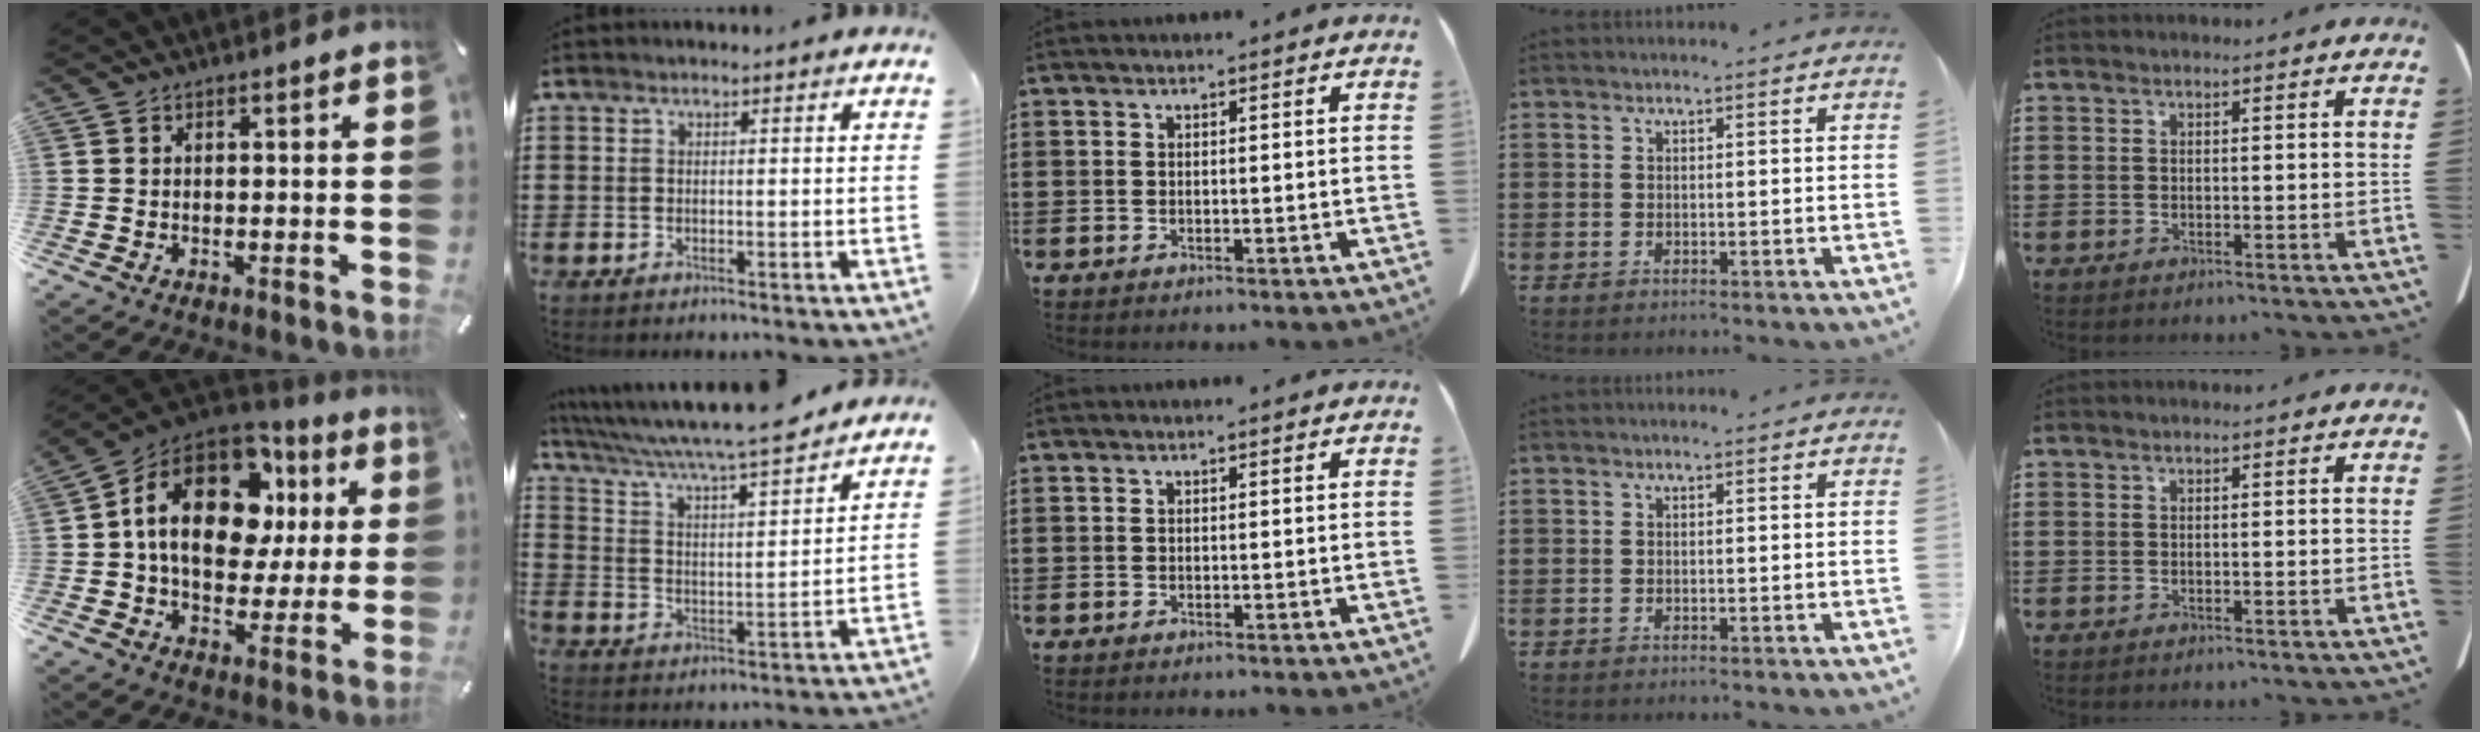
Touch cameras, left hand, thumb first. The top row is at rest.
{"thumb": {"total": 20.9, "force": [6.0, 13.9, 14.3], "torque": [-0.251, -0.015, 0.104]}, "index": {"total": 6.3, "force": [5.7, -0.3, 2.7], "torque": [-0.077, -0.041, 0.090]}}